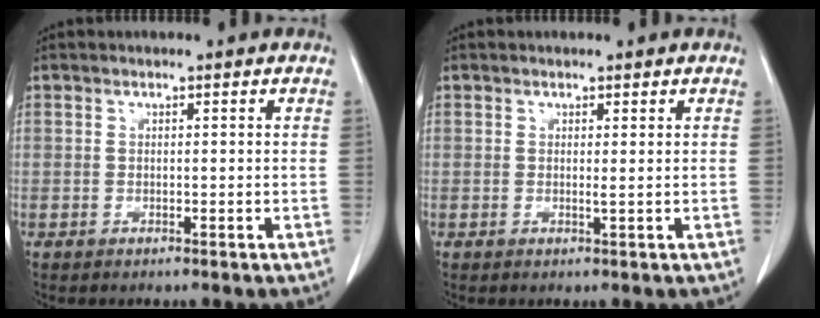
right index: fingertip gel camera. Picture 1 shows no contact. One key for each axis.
{"total": 0.5, "fx": 0.3, "fy": -0.1, "fz": 0.4, "tx": -0.010, "ty": -0.002, "tz": 0.004}